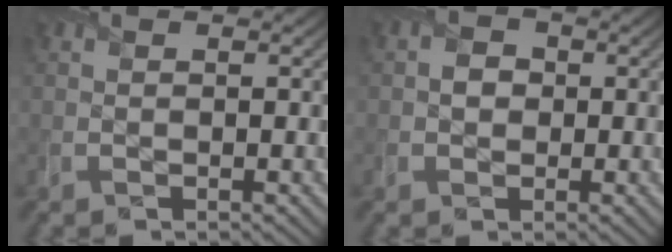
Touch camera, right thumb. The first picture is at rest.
{"total": 2.0, "force": [-0.2, 1.9, 0.7], "torque": [-0.015, 0.000, -0.008]}